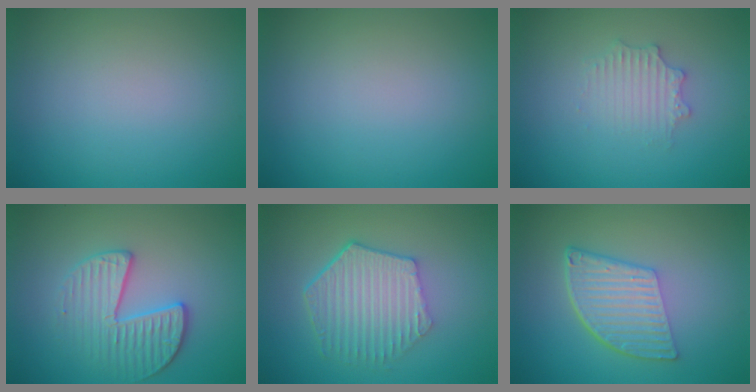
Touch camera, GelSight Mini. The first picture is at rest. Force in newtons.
{"total": 0.0}
{"total": 2.2, "press": 2.2, "slide": 0.4}
{"total": 3.4, "press": 3.3, "slide": 1.0}
{"total": 5.7, "press": 4.3, "slide": 3.8}
{"total": 5.9, "press": 4.0, "slide": 4.4}